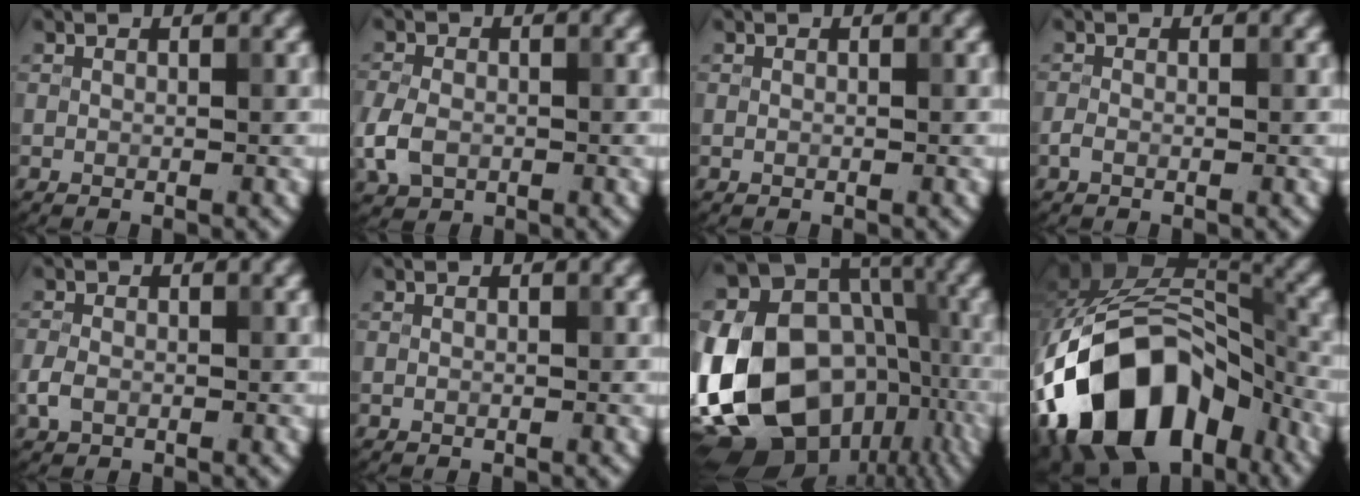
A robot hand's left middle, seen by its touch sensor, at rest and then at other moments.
{"total": 3.8, "force": [-1.0, 2.8, 2.3], "torque": [-0.059, -0.005, -0.024]}
{"total": 0.0}
{"total": 0.8, "force": [-0.4, 0.4, 0.6], "torque": [-0.014, -0.001, -0.012]}
{"total": 1.9, "force": [-0.6, 1.4, 1.1], "torque": [-0.024, 0.000, -0.017]}
{"total": 0.0}
{"total": 20.9, "force": [-4.6, 16.0, 12.6], "torque": [-0.263, -0.020, -0.048]}
{"total": 17.1, "force": [-7.8, 10.8, 10.7], "torque": [-0.188, 0.003, -0.140]}